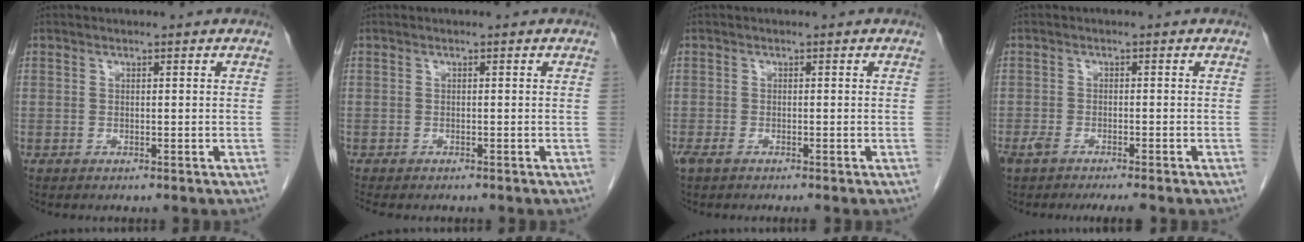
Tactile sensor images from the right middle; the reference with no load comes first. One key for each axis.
{"total": 3.2, "fx": -2.8, "fy": 0.9, "fz": 1.3, "tx": -0.018, "ty": -0.007, "tz": -0.037}
{"total": 2.1, "fx": -1.6, "fy": 0.4, "fz": 1.3, "tx": -0.024, "ty": -0.006, "tz": -0.026}
{"total": 5.6, "fx": -4.4, "fy": 1.0, "fz": 3.3, "tx": -0.049, "ty": -0.007, "tz": -0.069}